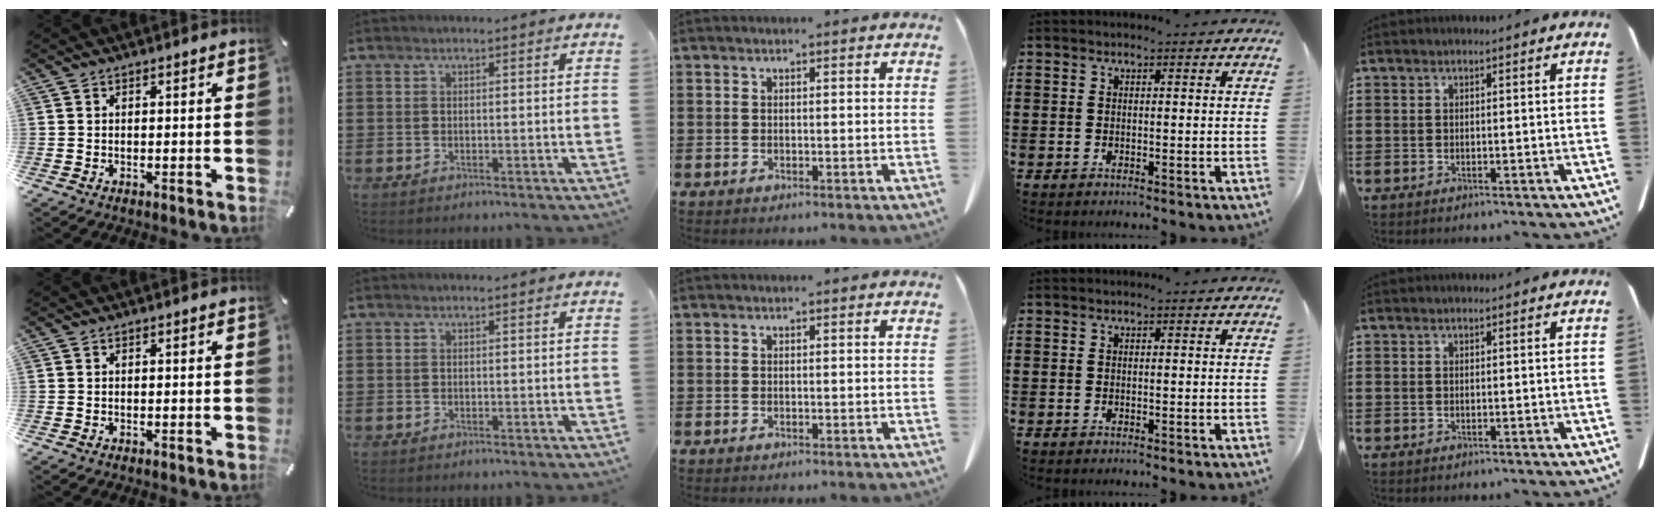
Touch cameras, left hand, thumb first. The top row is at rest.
{}